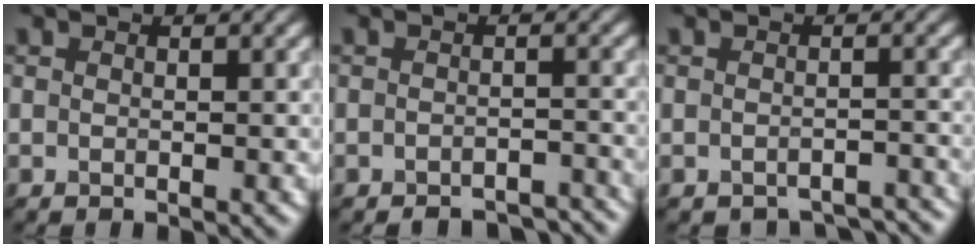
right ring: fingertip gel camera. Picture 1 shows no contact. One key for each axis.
{"total": 4.2, "fx": -4.1, "fy": -0.6, "fz": -0.1, "tx": -0.028, "ty": -0.006, "tz": -0.024}
{"total": 4.1, "fx": -4.0, "fy": -0.6, "fz": -0.3, "tx": -0.029, "ty": -0.008, "tz": -0.023}